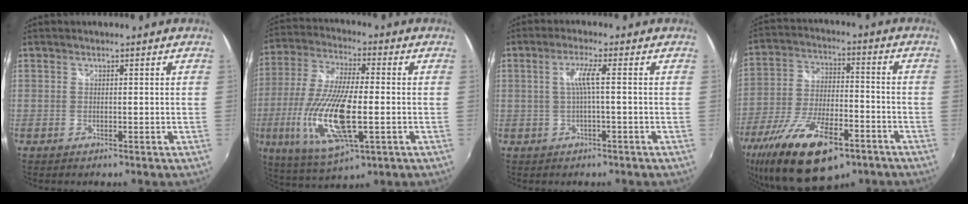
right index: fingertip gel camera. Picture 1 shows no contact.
{"total": 18.5, "force": [-4.2, 5.5, 17.2], "torque": [-0.362, -0.020, -0.077]}
{"total": 3.5, "force": [-0.2, -0.6, 3.4], "torque": [-0.070, 0.002, -0.001]}
{"total": 21.0, "force": [-12.9, 8.2, 14.4], "torque": [-0.291, -0.044, -0.214]}